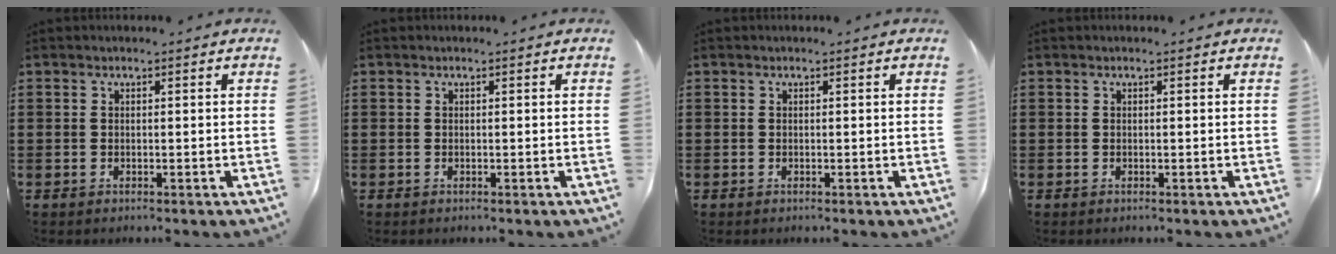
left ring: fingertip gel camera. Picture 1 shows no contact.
{"total": 0.0}
{"total": 0.0}
{"total": 0.0}